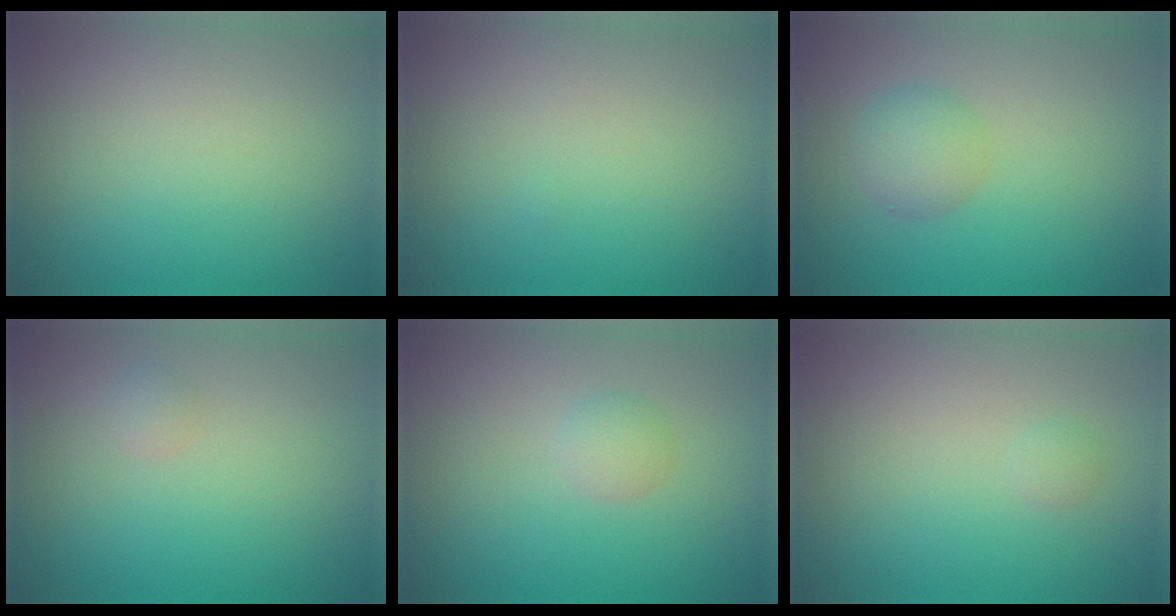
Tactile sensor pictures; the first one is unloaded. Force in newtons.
{"total": 0.0}
{"total": 2.3, "press": 2.3, "slide": 0.0}
{"total": 0.6, "press": 0.6, "slide": 0.0}
{"total": 1.2, "press": 1.2, "slide": 0.1}
{"total": 0.6, "press": 0.6, "slide": 0.1}